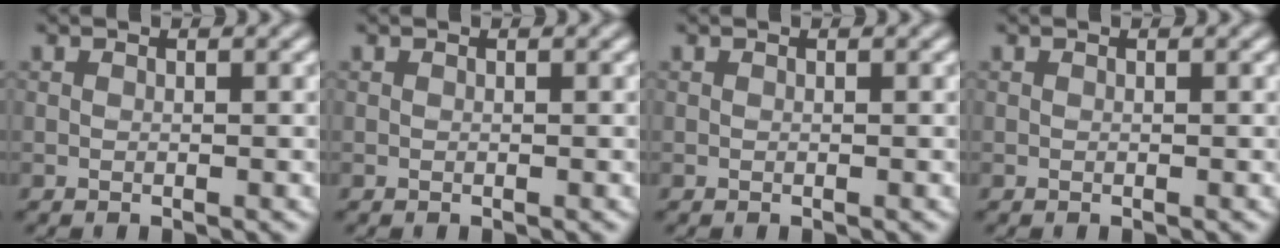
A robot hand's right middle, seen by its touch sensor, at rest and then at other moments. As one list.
[{"total": 0.0}, {"total": 0.0}, {"total": 0.0}]